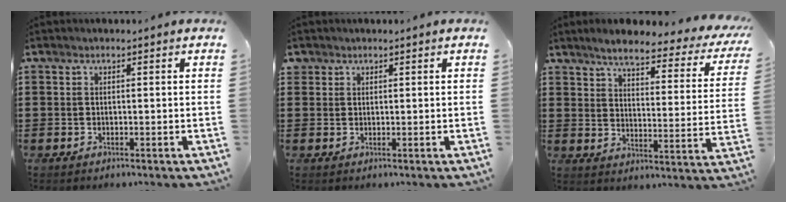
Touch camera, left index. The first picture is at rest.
{"total": 1.2, "force": [0.9, 0.7, 0.1], "torque": [-0.004, 0.004, 0.019]}
{"total": 5.6, "force": [4.8, 0.7, 2.7], "torque": [-0.067, -0.032, 0.076]}